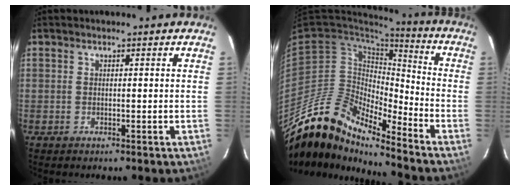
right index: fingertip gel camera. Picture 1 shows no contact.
{"total": 17.3, "force": [-15.1, 3.5, 7.5], "torque": [-0.130, -0.019, -0.297]}